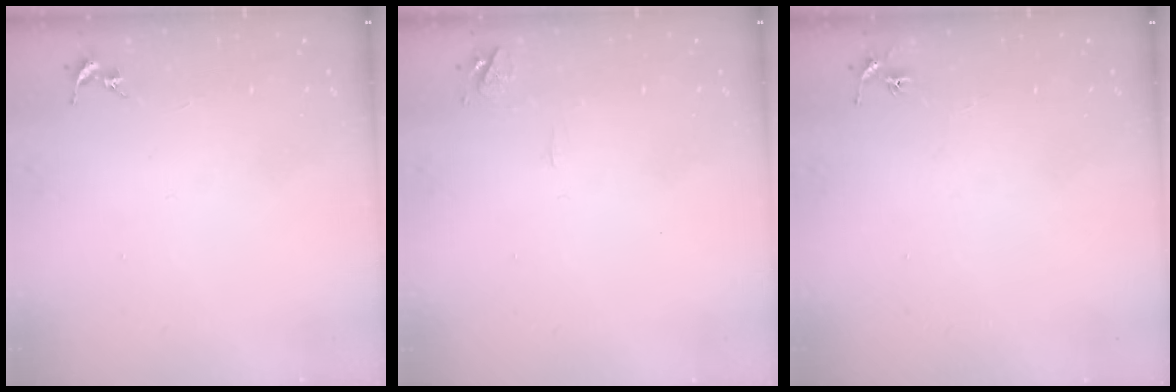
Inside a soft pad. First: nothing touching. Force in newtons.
{"total": 6.3, "press": 6.3, "slide": 0.7}
{"total": 2.9, "press": 2.9, "slide": 0.3}